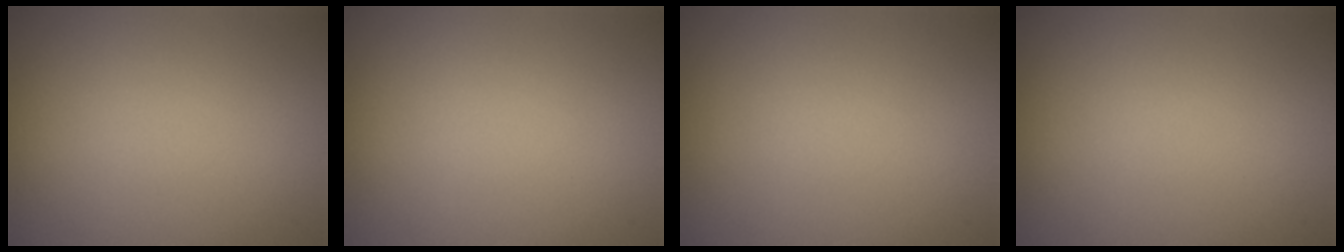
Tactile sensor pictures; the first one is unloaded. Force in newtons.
{"total": 0.0}
{"total": 0.0}
{"total": 0.0}